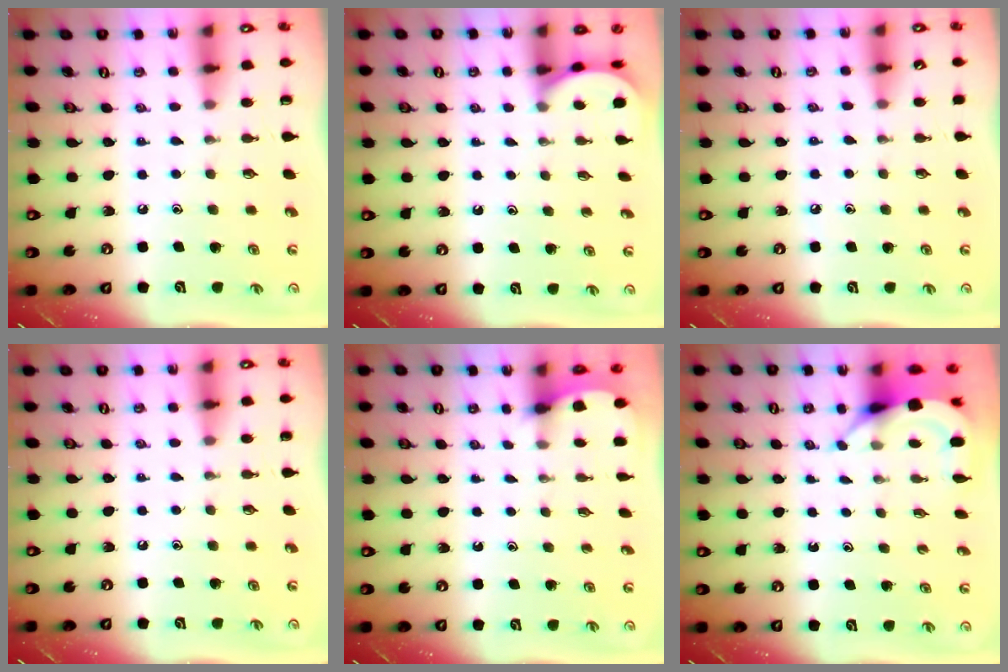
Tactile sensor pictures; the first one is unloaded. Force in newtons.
{"total": 2.0, "press": 2.0, "slide": 0.2}
{"total": 2.8, "press": 2.8, "slide": 0.4}
{"total": 0.0}
{"total": 1.0, "press": 0.9, "slide": 0.1}
{"total": 4.0, "press": 4.0, "slide": 0.5}